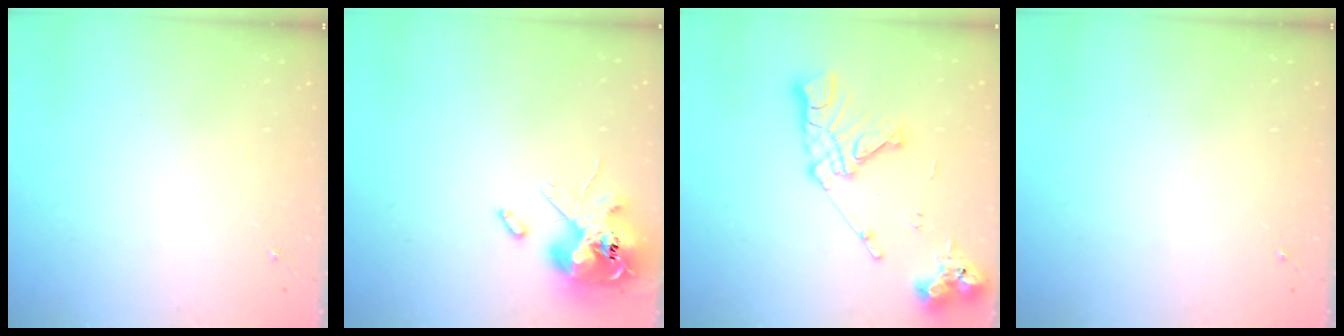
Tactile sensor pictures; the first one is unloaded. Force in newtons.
{"total": 13.8, "press": 13.6, "slide": 2.2}
{"total": 15.5, "press": 15.4, "slide": 1.9}
{"total": 0.0}